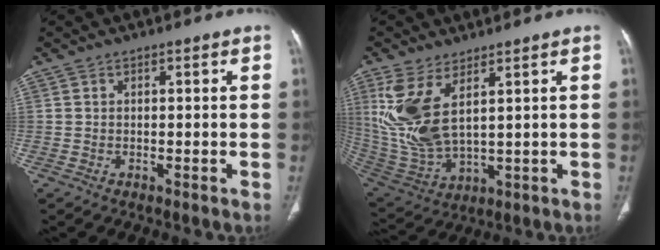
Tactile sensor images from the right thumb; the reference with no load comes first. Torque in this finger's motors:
{"motor_torque": [0.12, 0.40, 1.03, 1.05, 0.17]}